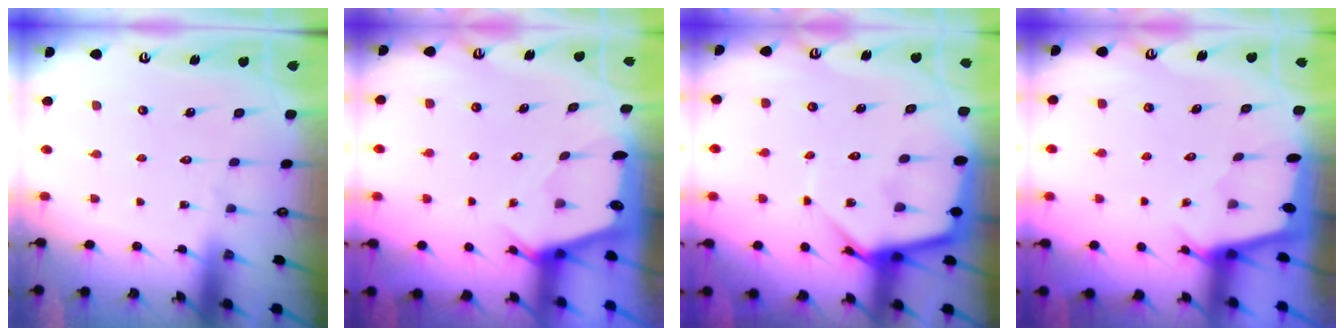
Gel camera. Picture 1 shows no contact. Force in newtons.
{"total": 2.5, "press": 2.5, "slide": 0.3}
{"total": 10.9, "press": 10.9, "slide": 0.9}
{"total": 2.3, "press": 2.3, "slide": 0.3}